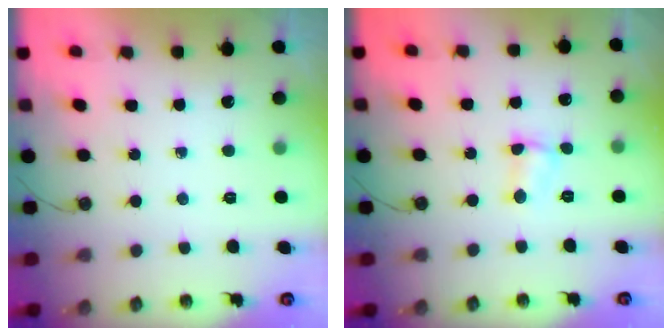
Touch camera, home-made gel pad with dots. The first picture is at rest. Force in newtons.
{"total": 3.9, "press": 3.8, "slide": 0.6}